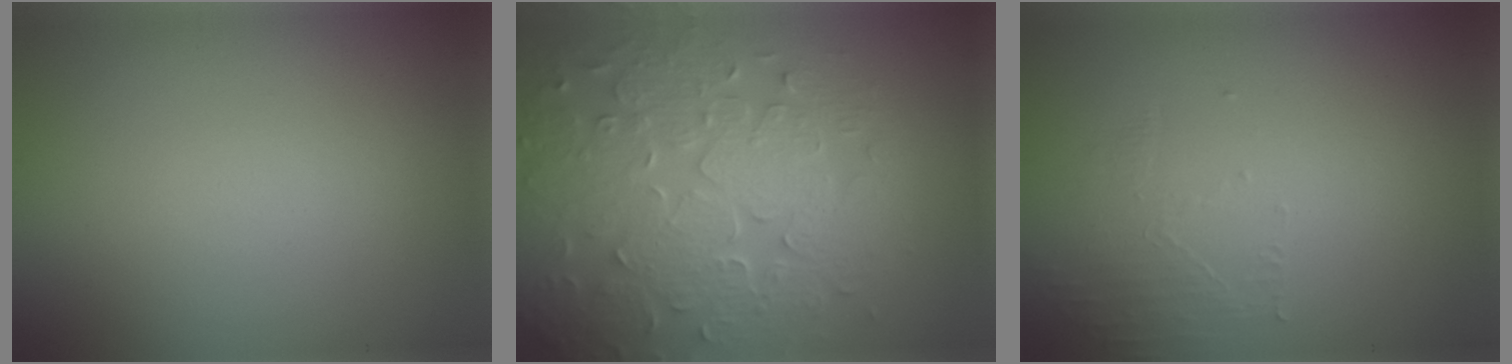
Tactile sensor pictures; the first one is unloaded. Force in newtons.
{"total": 8.2, "press": 5.9, "slide": 5.6}
{"total": 1.5, "press": 0.5, "slide": 1.4}